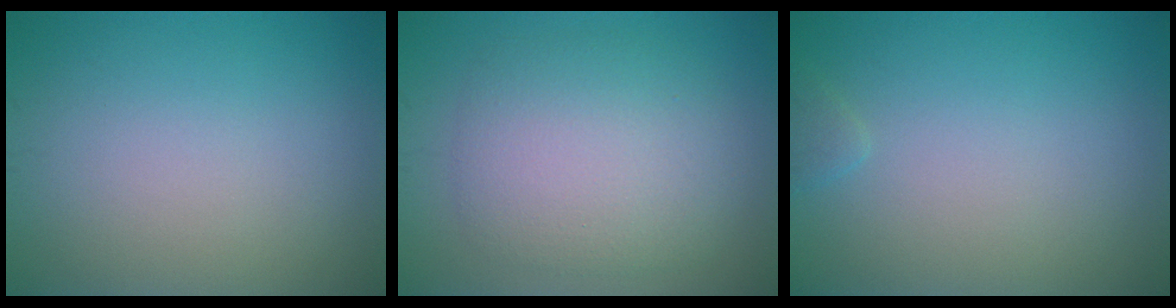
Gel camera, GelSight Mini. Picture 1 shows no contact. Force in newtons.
{"total": 6.0, "press": 6.0, "slide": 0.3}
{"total": 0.7, "press": 0.7, "slide": 0.1}